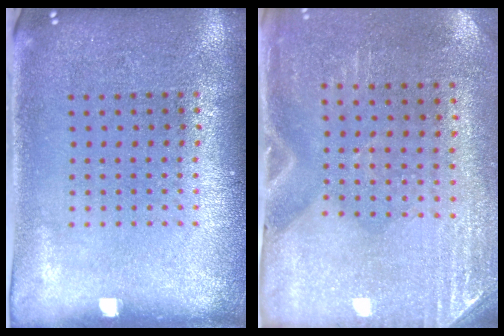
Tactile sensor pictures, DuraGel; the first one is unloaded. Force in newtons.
{"total": 3.0, "press": 2.6, "slide": 1.5}